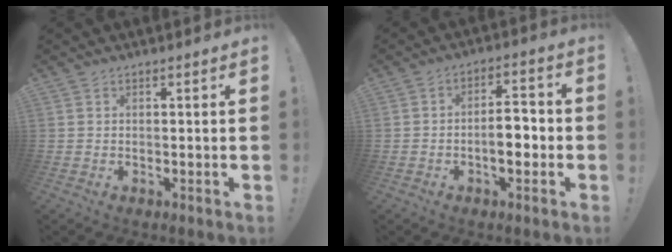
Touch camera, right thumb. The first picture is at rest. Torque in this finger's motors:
{"motor_torque": [1.05, 1.19, 0.45, -0.32, 0.00]}